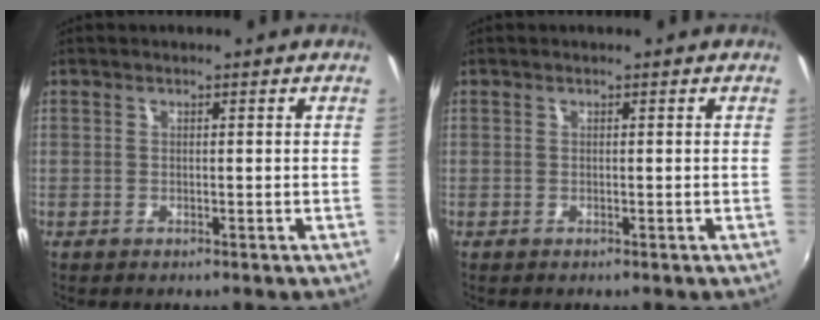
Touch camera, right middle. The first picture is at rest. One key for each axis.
{"total": 0.0}